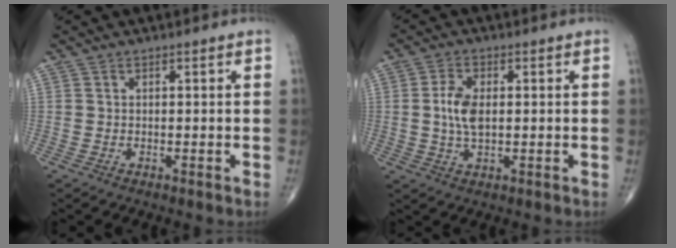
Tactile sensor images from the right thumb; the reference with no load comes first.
{"total": 5.8, "force": [0.3, 3.0, 4.9], "torque": [-0.102, 0.001, 0.003]}